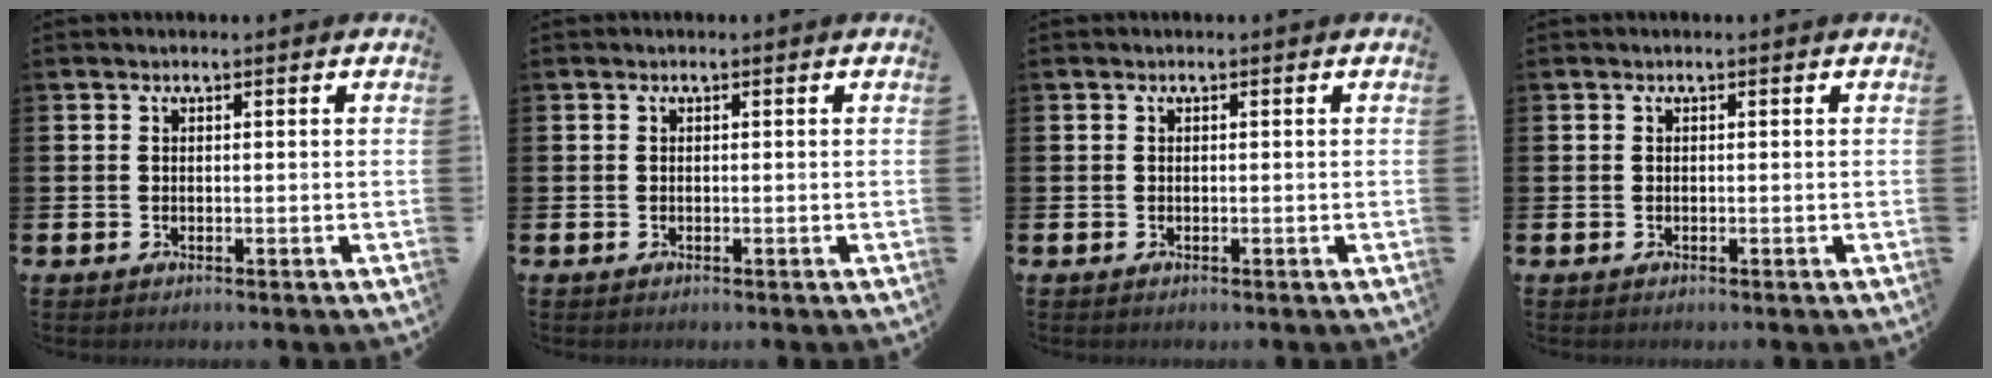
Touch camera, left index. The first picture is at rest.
{"total": 0.0}
{"total": 0.0}
{"total": 0.0}